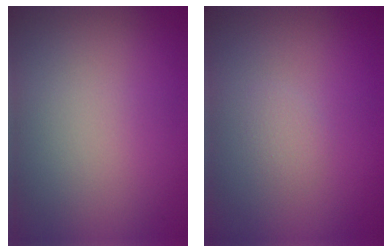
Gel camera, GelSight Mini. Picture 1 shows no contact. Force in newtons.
{"total": 0.8, "press": 0.8, "slide": 0.1}